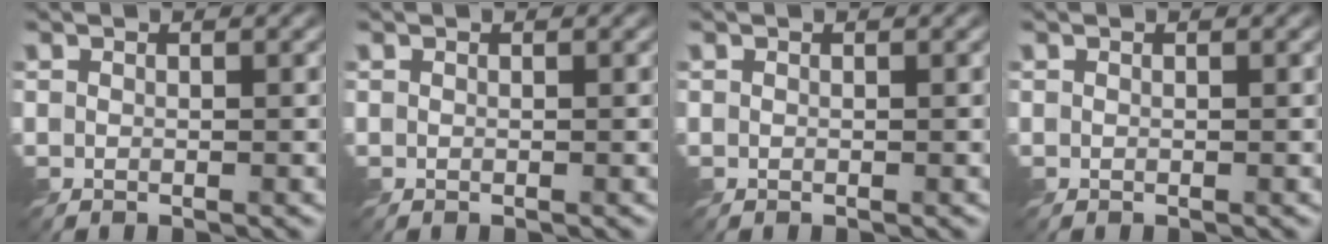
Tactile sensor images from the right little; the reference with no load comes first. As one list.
[{"total": 0.0}, {"total": 0.0}, {"total": 0.0}]